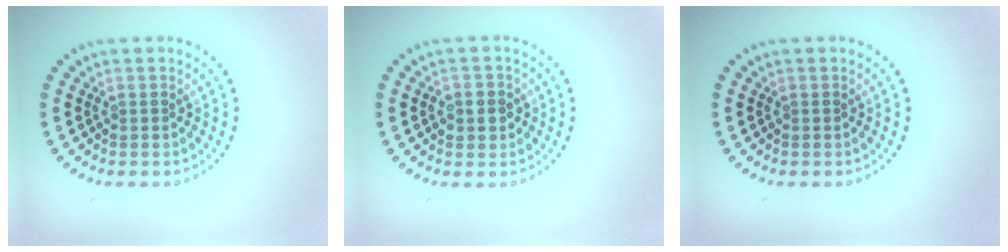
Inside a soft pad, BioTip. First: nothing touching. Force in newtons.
{"total": 2.3, "press": 2.3, "slide": 0.4}
{"total": 0.0}